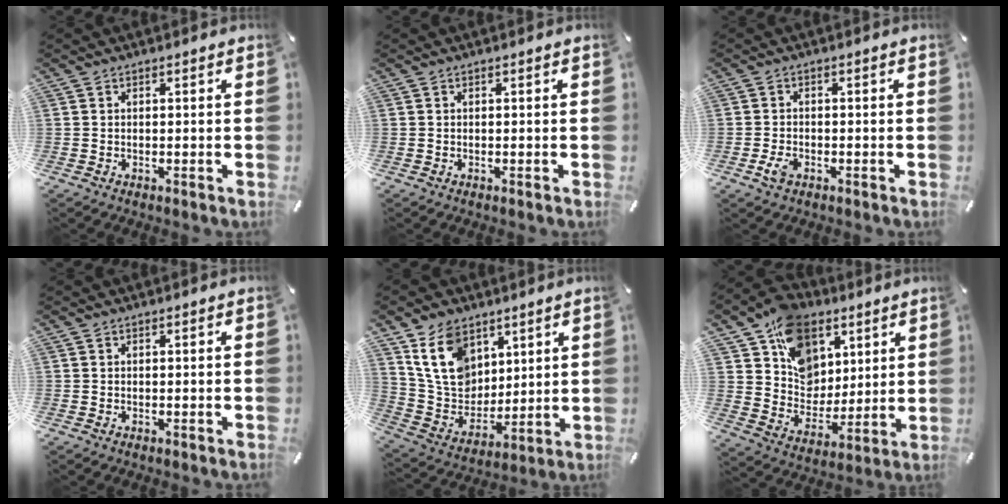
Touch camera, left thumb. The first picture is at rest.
{"total": 0.0}
{"total": 2.8, "force": [-1.2, 1.9, 1.8], "torque": [-0.044, -0.001, -0.023]}
{"total": 0.0}
{"total": 14.8, "force": [7.5, 11.1, 6.2], "torque": [-0.129, -0.029, 0.153]}
{"total": 14.4, "force": [7.2, 11.6, 4.6], "torque": [-0.089, -0.048, 0.139]}